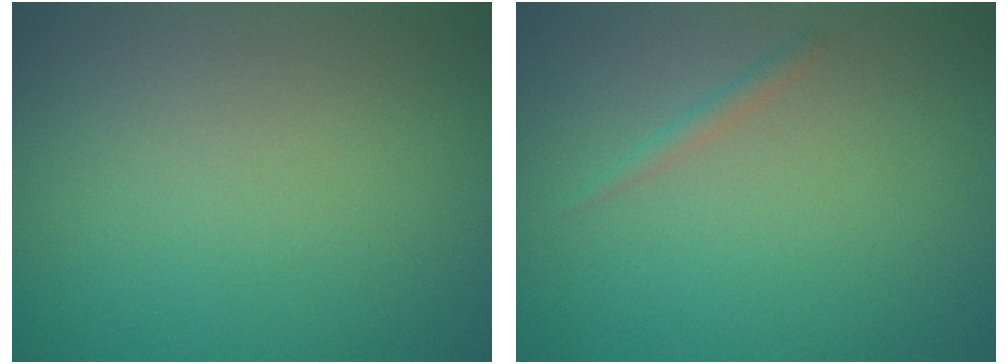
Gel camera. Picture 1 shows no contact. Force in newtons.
{"total": 0.8, "press": 0.8, "slide": 0.0}